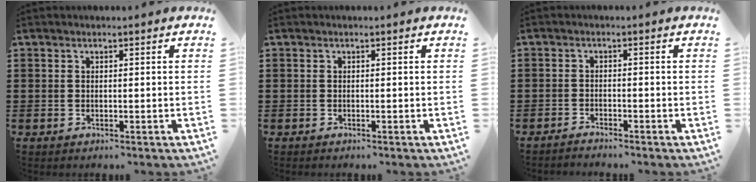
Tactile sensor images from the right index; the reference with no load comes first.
{"total": 0.0}
{"total": 1.5, "force": [-1.5, 0.0, -0.1], "torque": [-0.003, 0.004, -0.031]}